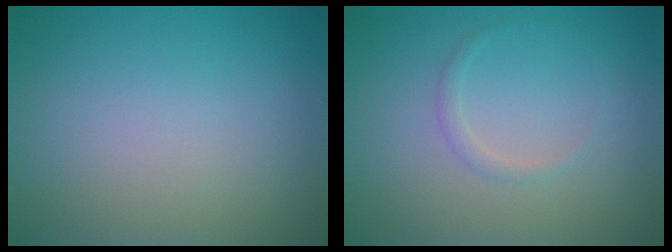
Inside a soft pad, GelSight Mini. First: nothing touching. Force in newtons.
{"total": 1.0, "press": 1.0, "slide": 0.1}